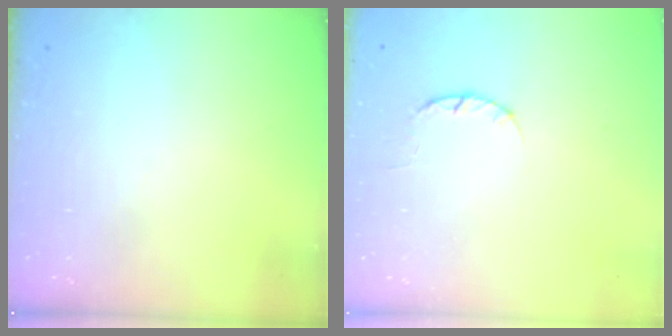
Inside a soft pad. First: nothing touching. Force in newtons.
{"total": 2.4, "press": 2.4, "slide": 0.4}